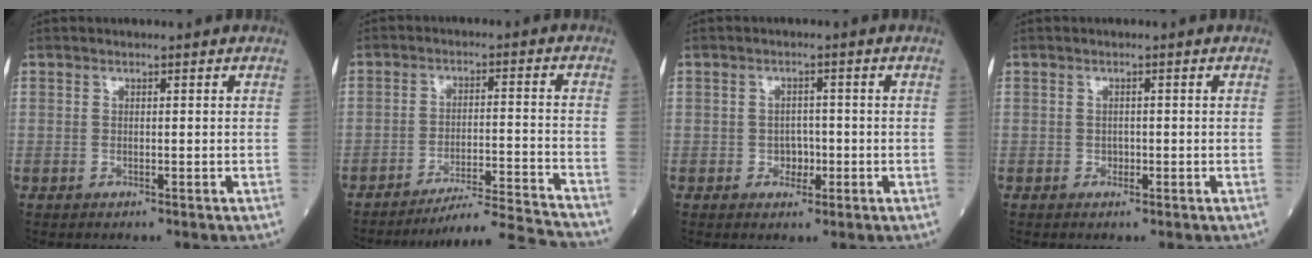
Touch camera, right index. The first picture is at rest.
{"total": 12.8, "force": [-12.3, -3.0, 2.0], "torque": [-0.013, -0.003, -0.191]}
{"total": 2.4, "force": [-0.8, 1.9, 1.4], "torque": [-0.015, 0.005, -0.010]}
{"total": 0.8, "force": [-0.3, 0.7, 0.4], "torque": [-0.004, 0.003, -0.004]}